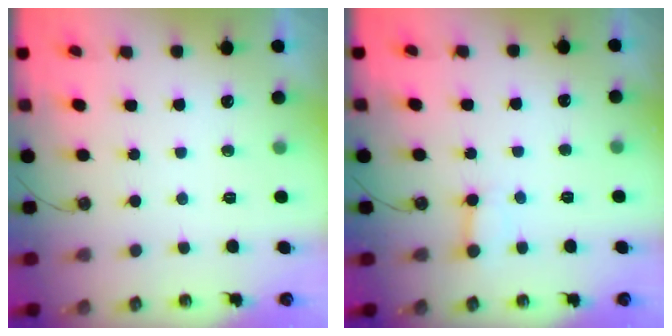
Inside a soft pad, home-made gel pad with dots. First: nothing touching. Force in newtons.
{"total": 3.0, "press": 3.0, "slide": 0.4}